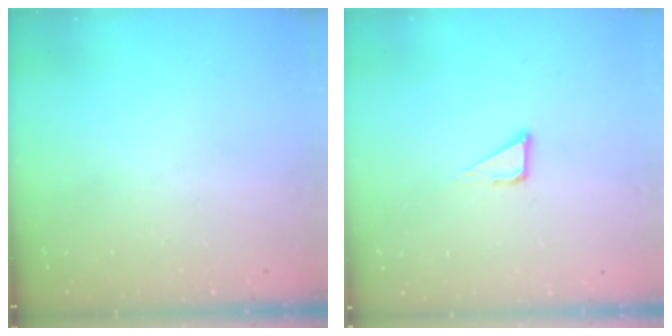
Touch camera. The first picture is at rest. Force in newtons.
{"total": 3.3, "press": 3.3, "slide": 0.2}